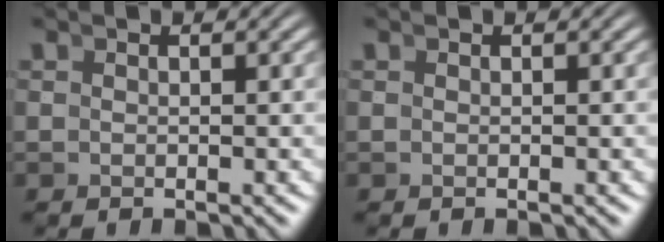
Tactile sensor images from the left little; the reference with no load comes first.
{"total": 0.0}